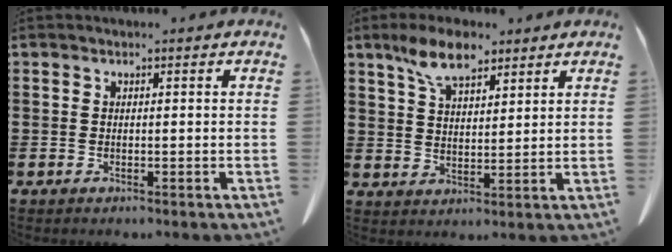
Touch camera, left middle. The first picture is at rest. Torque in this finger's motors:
{"motor_torque": [1.41, 0.72, 0.66, 0.15]}